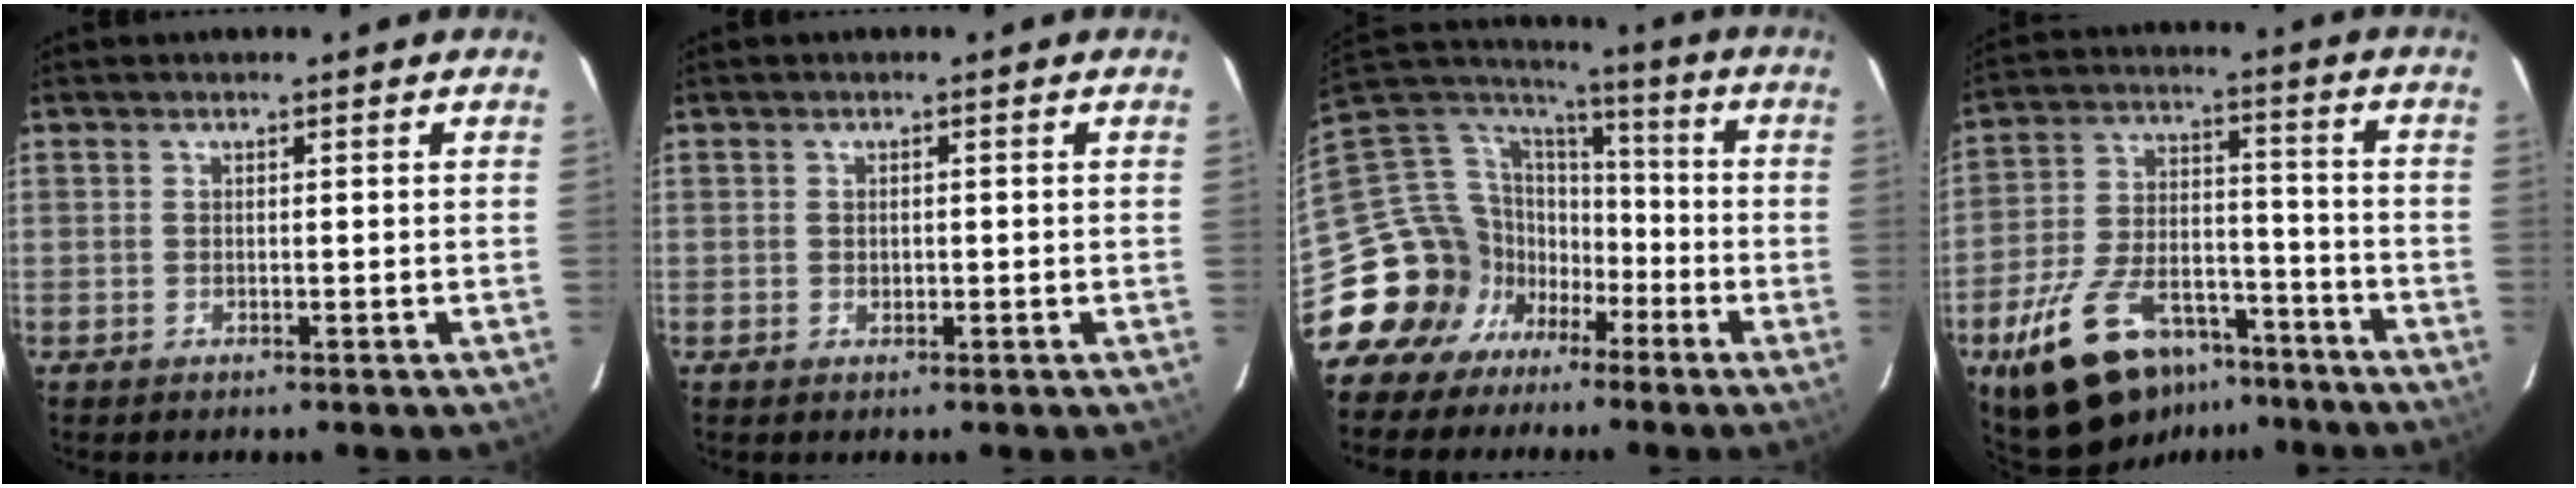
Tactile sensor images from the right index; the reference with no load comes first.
{"total": 0.9, "force": [-0.1, 0.7, 0.5], "torque": [-0.006, 0.002, 0.001]}
{"total": 17.8, "force": [-9.8, 14.3, 4.2], "torque": [-0.109, 0.058, -0.175]}
{"total": 19.0, "force": [-12.4, 9.7, 10.6], "torque": [-0.215, 0.004, -0.192]}